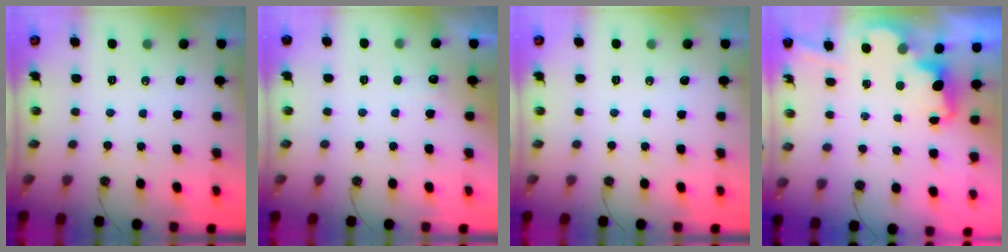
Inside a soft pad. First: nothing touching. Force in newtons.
{"total": 3.9, "press": 3.7, "slide": 1.1}
{"total": 0.0}
{"total": 3.4, "press": 3.3, "slide": 0.8}